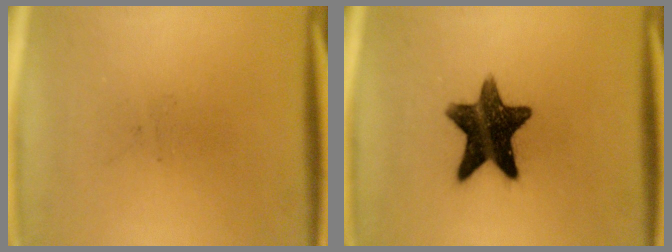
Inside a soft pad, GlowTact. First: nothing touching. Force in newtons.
{"total": 13.8}